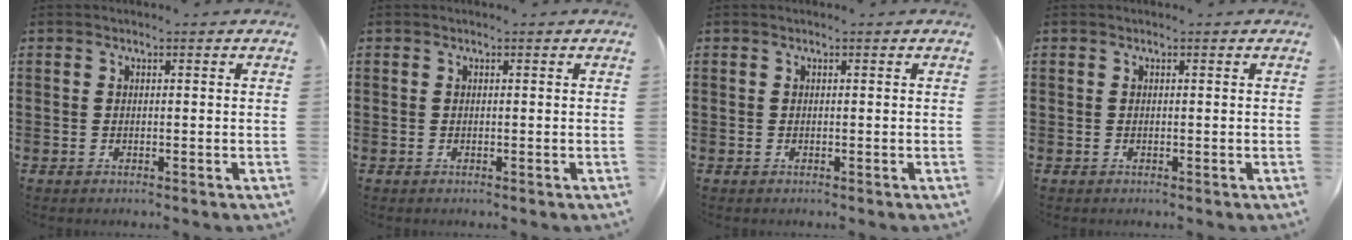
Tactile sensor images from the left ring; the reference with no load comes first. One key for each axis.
{"total": 0.0}
{"total": 0.0}
{"total": 0.0}